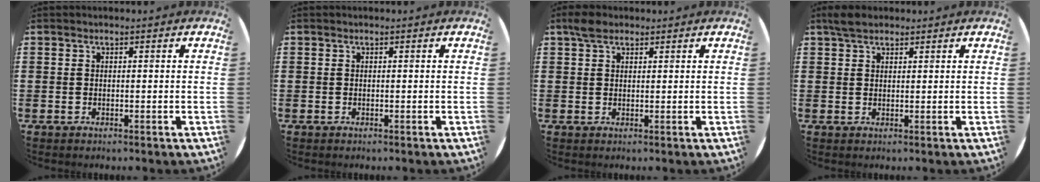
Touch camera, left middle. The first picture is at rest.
{"total": 0.0}
{"total": 2.3, "force": [1.9, 1.0, 0.9], "torque": [-0.012, 0.004, 0.033]}
{"total": 2.7, "force": [2.2, 1.1, 1.0], "torque": [-0.016, 0.005, 0.040]}